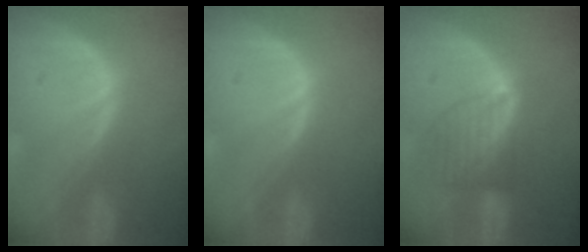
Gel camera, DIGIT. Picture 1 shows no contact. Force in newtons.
{"total": 0.5, "press": 0.1, "slide": 0.5}
{"total": 6.0, "press": 6.0, "slide": 1.0}